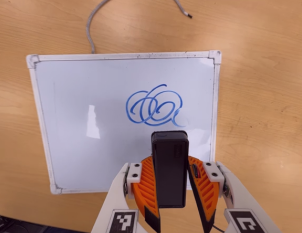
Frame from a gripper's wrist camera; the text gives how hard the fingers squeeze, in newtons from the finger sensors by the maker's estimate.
{"total": 6.6, "left": 6.3, "right": 6.9}